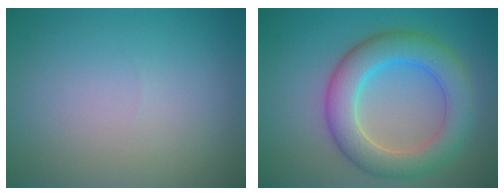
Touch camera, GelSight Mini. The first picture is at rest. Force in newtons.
{"total": 6.4, "press": 6.4, "slide": 0.5}